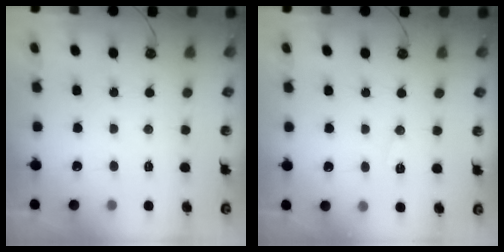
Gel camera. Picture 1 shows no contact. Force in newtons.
{"total": 6.9, "press": 5.2, "slide": 4.6}